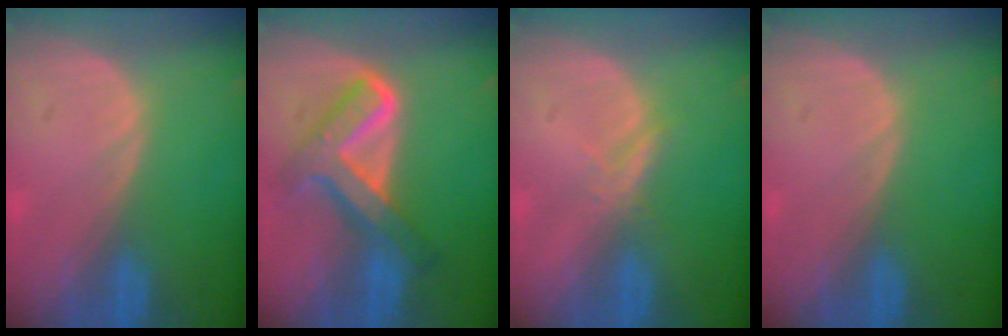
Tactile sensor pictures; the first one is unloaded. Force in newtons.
{"total": 8.2, "press": 8.2, "slide": 0.6}
{"total": 1.7, "press": 1.7, "slide": 0.1}
{"total": 0.0}